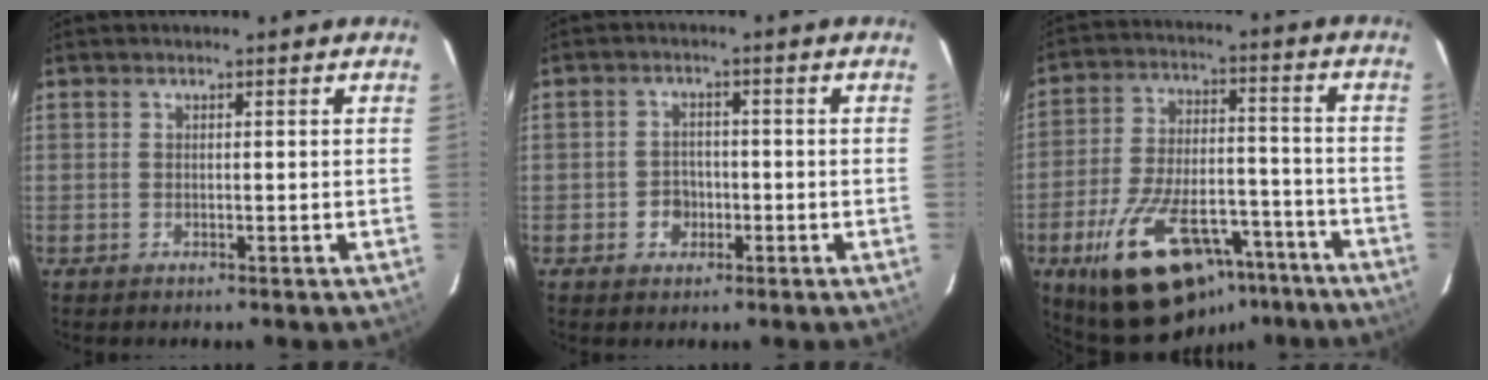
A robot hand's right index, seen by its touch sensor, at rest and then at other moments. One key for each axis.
{"total": 3.5, "fx": -1.4, "fy": 3.1, "fz": 1.0, "tx": -0.023, "ty": 0.009, "tz": -0.016}
{"total": 22.4, "fx": -13.9, "fy": 10.9, "fz": 13.8, "tx": -0.252, "ty": -0.002, "tz": -0.200}